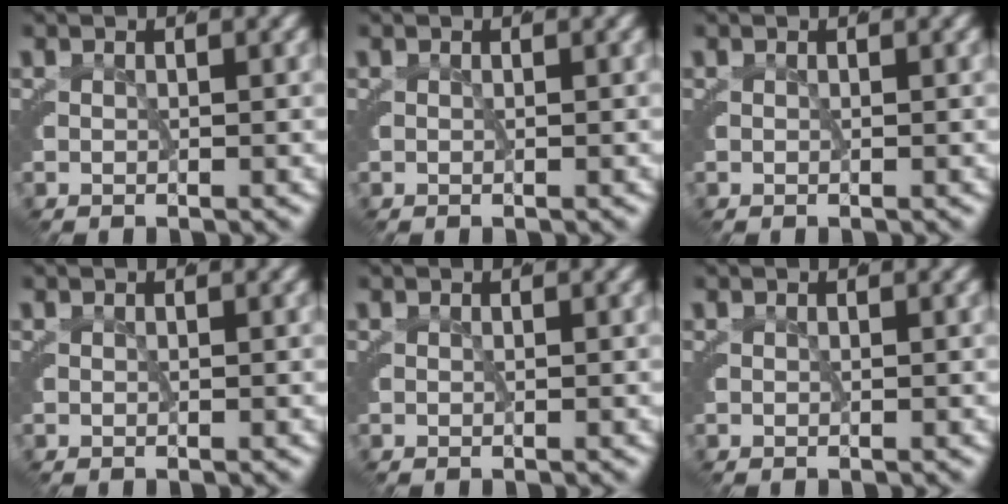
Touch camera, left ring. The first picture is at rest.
{"total": 0.0}
{"total": 0.0}
{"total": 0.0}
{"total": 0.0}
{"total": 0.0}